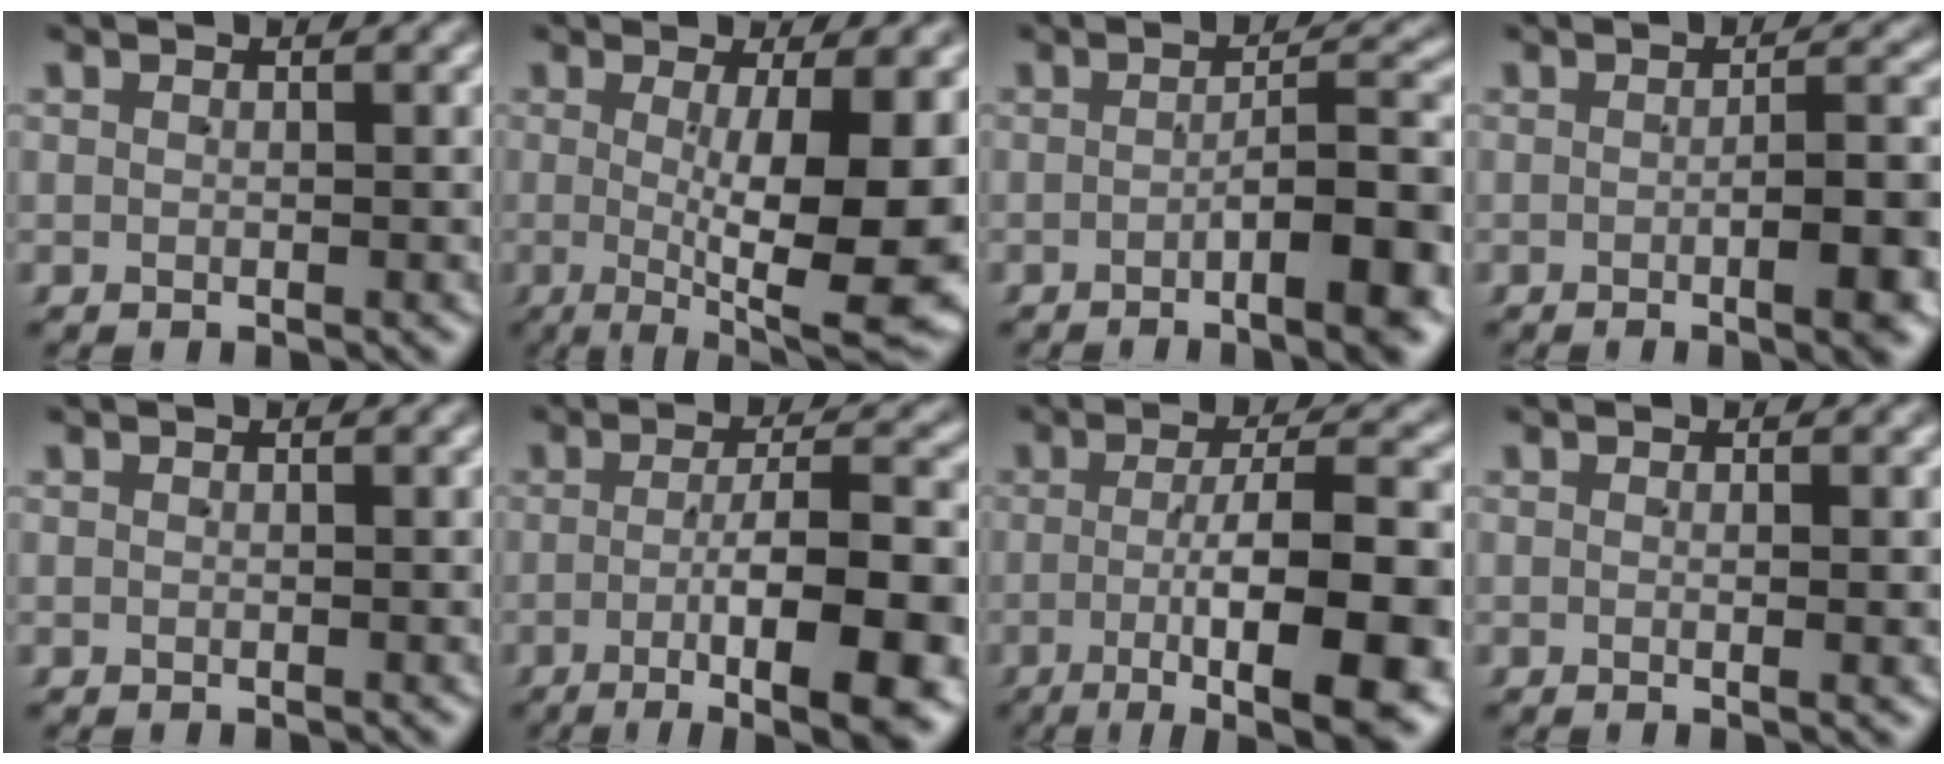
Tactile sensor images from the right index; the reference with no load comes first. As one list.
[{"total": 11.3, "force": [-0.2, 2.6, 11.0], "torque": [-0.132, -0.003, 0.009]}, {"total": 6.6, "force": [-3.2, 0.8, 5.6], "torque": [-0.062, 0.011, -0.055]}, {"total": 4.6, "force": [-1.7, 0.4, 4.3], "torque": [-0.047, 0.005, -0.029]}, {"total": 0.0}, {"total": 10.2, "force": [-4.8, 2.1, 8.7], "torque": [-0.115, -0.009, -0.068]}, {"total": 11.2, "force": [-4.8, 2.6, 9.7], "torque": [-0.136, -0.017, -0.062]}, {"total": 0.8, "force": [0.0, -0.4, 0.7], "torque": [-0.007, 0.001, -0.002]}]